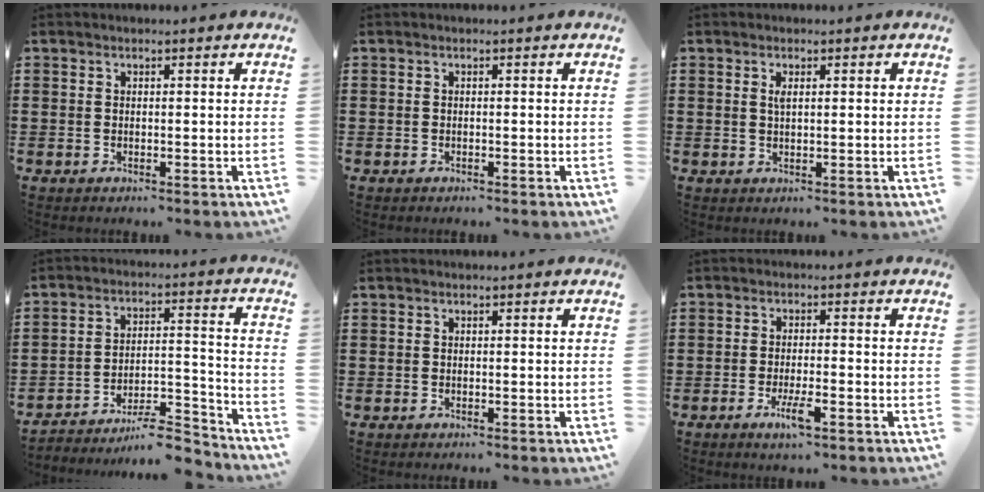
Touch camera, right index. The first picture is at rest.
{"total": 0.0}
{"total": 1.5, "force": [0.5, 0.5, 1.4], "torque": [-0.028, 0.004, 0.006]}
{"total": 8.5, "force": [-7.8, 1.5, 3.1], "torque": [-0.036, 0.025, -0.148]}
{"total": 0.0}
{"total": 4.2, "force": [-2.2, 0.7, 3.5], "torque": [-0.075, -0.011, -0.043]}